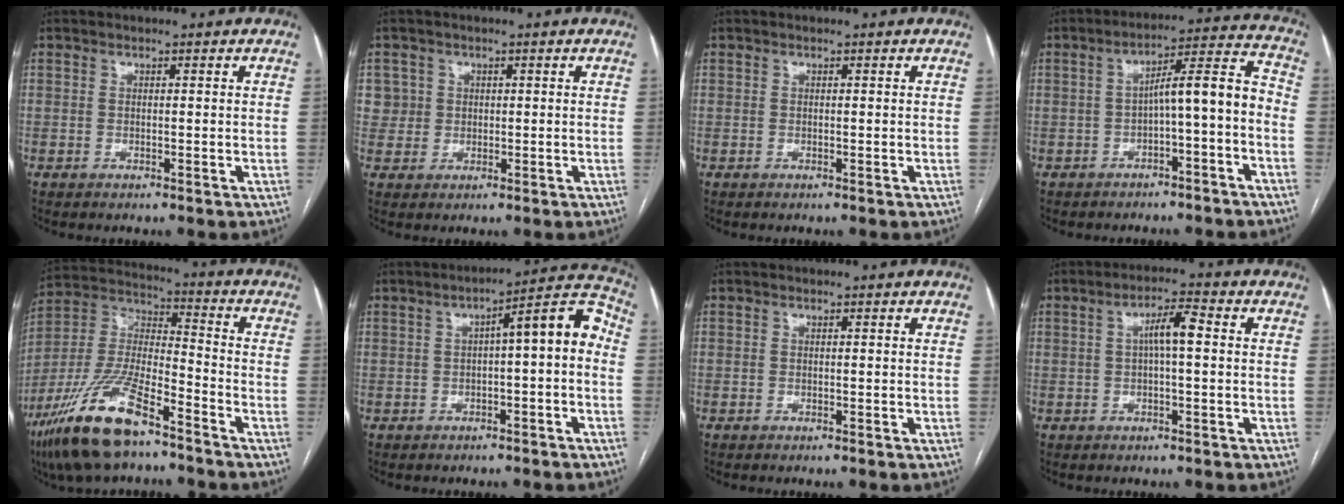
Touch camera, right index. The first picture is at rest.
{"total": 3.1, "force": [0.8, 2.9, -0.3], "torque": [0.026, 0.008, 0.011]}
{"total": 0.0}
{"total": 8.7, "force": [-2.7, 1.1, 8.2], "torque": [-0.115, 0.040, -0.037]}
{"total": 17.2, "force": [-11.4, 4.2, 12.1], "torque": [-0.270, -0.017, -0.214]}
{"total": 8.4, "force": [-0.4, 1.9, 8.2], "torque": [-0.107, 0.041, -0.008]}
{"total": 0.0}
{"total": 4.7, "force": [0.5, 0.7, 4.6], "torque": [-0.082, 0.014, 0.006]}